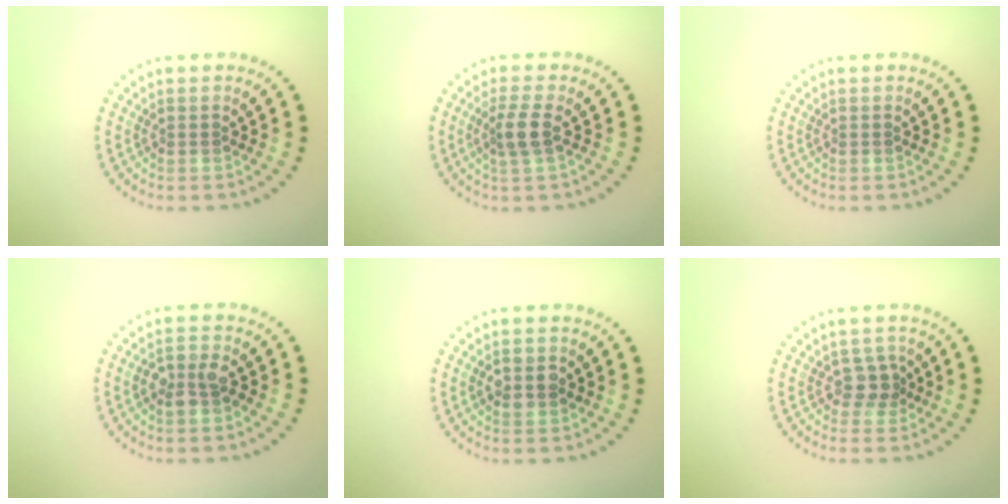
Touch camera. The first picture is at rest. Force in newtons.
{"total": 2.4, "press": 1.9, "slide": 1.4}
{"total": 0.0}
{"total": 2.6, "press": 2.5, "slide": 0.7}
{"total": 2.1, "press": 2.1, "slide": 0.4}
{"total": 1.8, "press": 1.5, "slide": 1.1}